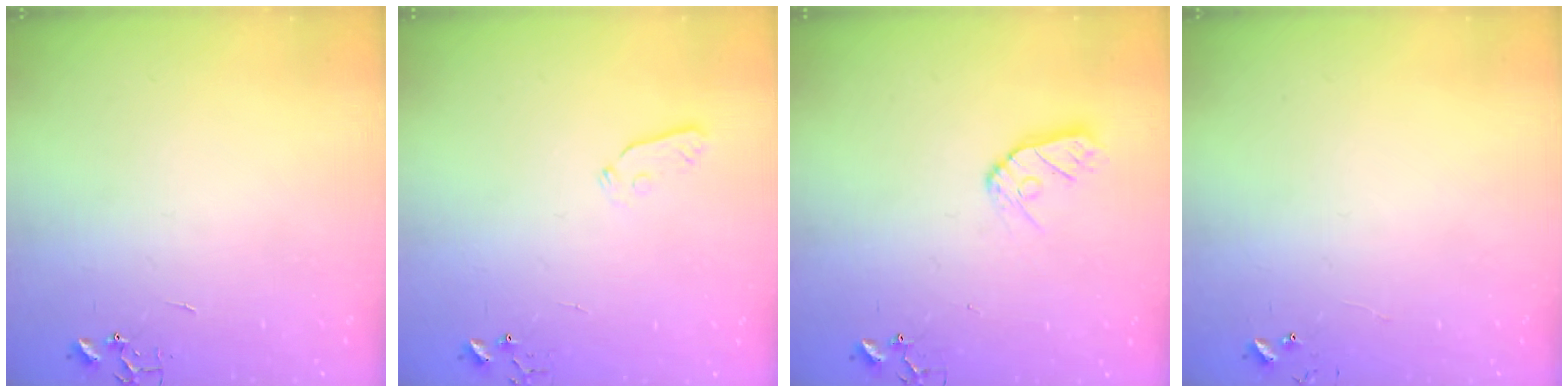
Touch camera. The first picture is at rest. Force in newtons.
{"total": 3.9, "press": 3.8, "slide": 0.8}
{"total": 9.0, "press": 8.9, "slide": 0.8}
{"total": 4.7, "press": 4.7, "slide": 0.5}